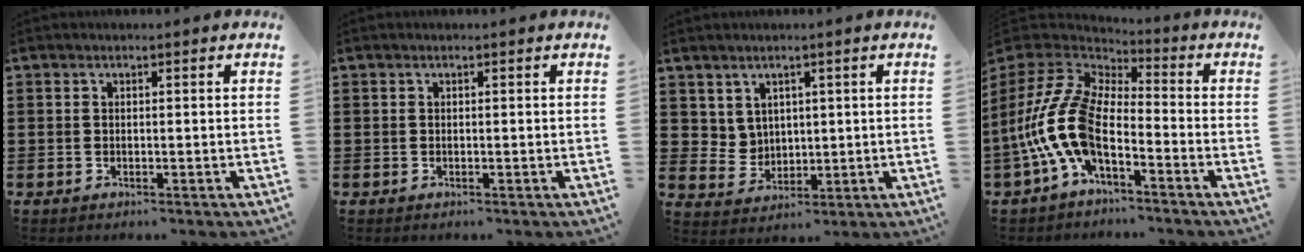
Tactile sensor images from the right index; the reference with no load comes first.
{"total": 0.0}
{"total": 4.0, "force": [2.8, 2.9, 0.5], "torque": [-0.024, 0.001, 0.053]}
{"total": 12.1, "force": [-3.5, 6.0, 9.9], "torque": [-0.253, -0.014, -0.079]}